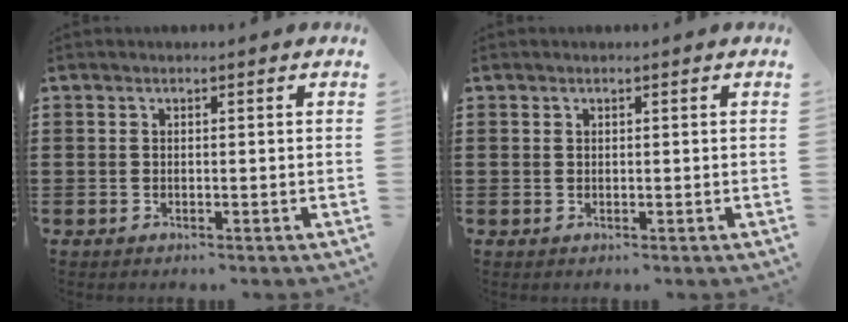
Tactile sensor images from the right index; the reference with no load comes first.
{"total": 0.0}